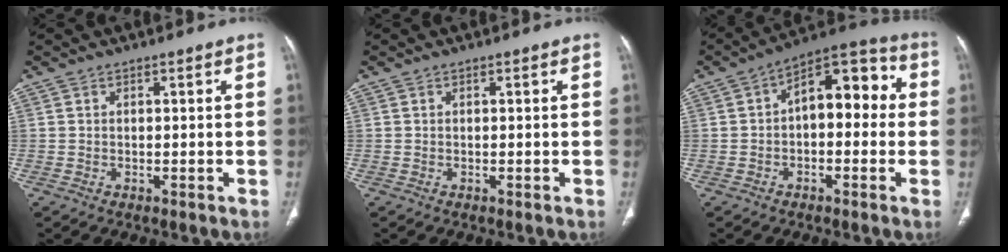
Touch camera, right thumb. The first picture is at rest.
{"total": 0.0}
{"total": 12.5, "force": [0.5, 7.1, 10.2], "torque": [-0.106, 0.046, -0.006]}